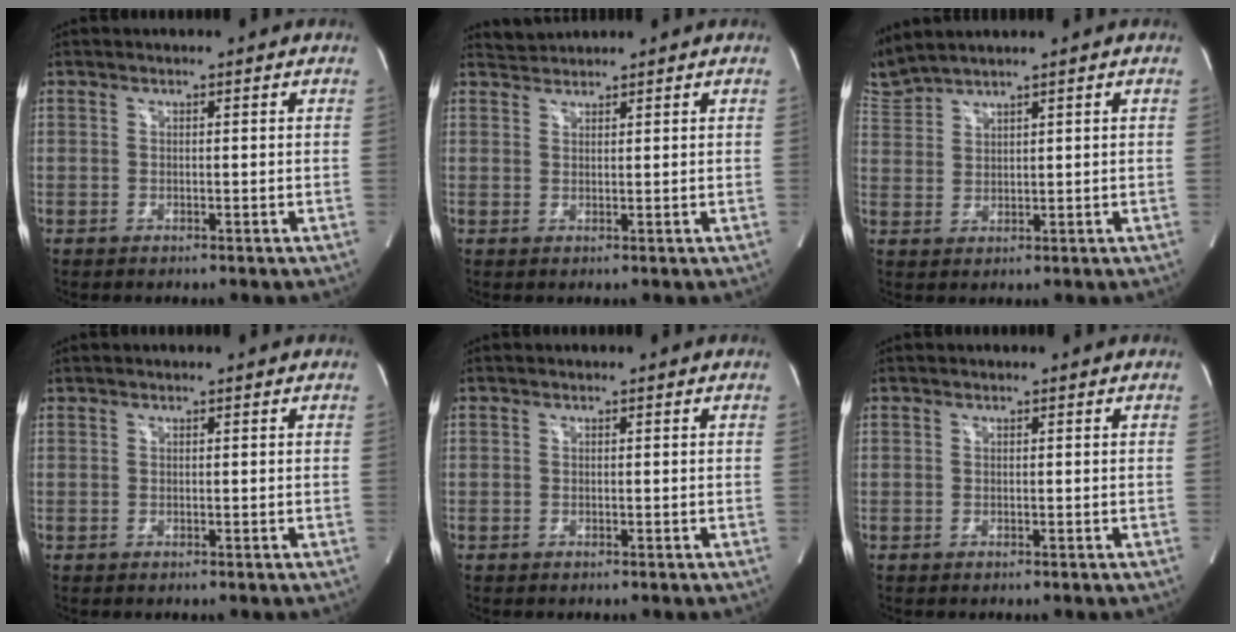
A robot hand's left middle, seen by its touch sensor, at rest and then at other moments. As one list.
[{"total": 1.9, "force": [1.8, -0.3, -0.6], "torque": [-0.005, 0.008, 0.043]}, {"total": 5.2, "force": [5.0, -0.7, 1.3], "torque": [-0.051, 0.016, 0.113]}, {"total": 0.0}, {"total": 0.0}, {"total": 0.0}]